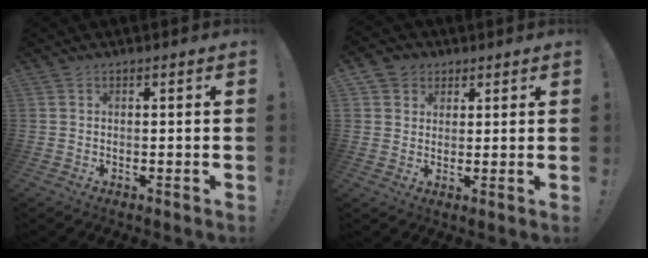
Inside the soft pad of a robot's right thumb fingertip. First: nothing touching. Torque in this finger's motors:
{"motor_torque": [0.00, 0.00, 0.37, 0.31, 0.00]}